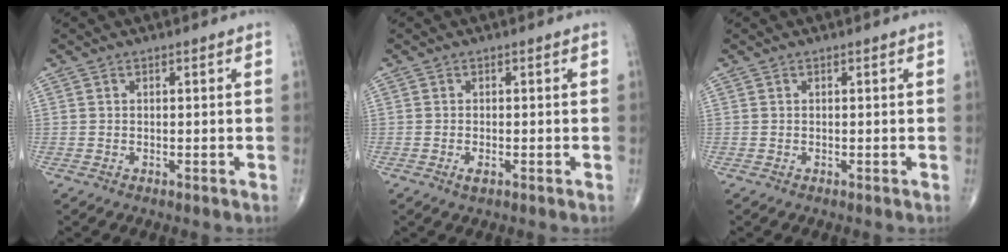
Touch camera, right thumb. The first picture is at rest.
{"total": 1.3, "force": [-0.5, 0.4, 1.0], "torque": [-0.020, -0.002, -0.010]}
{"total": 0.0}